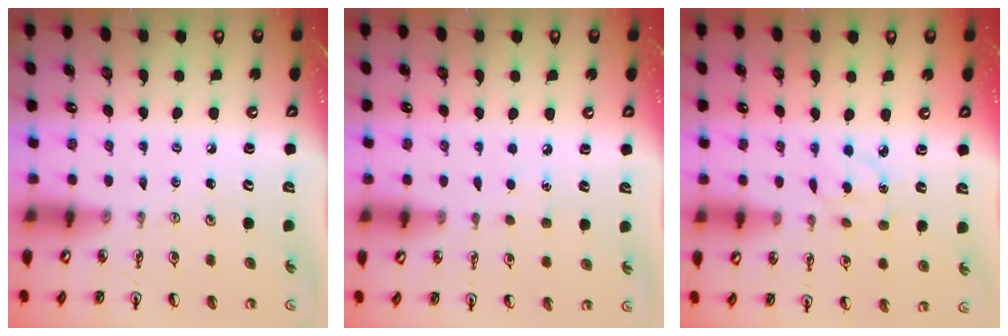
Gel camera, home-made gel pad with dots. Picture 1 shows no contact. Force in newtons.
{"total": 3.7, "press": 3.6, "slide": 0.4}
{"total": 3.3, "press": 3.3, "slide": 0.4}